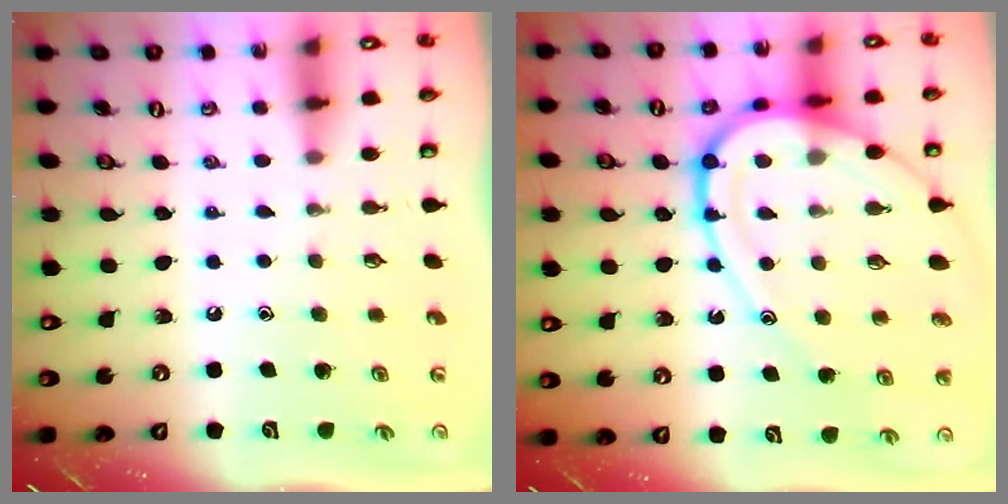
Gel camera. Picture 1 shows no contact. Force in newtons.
{"total": 17.2, "press": 17.1, "slide": 1.6}